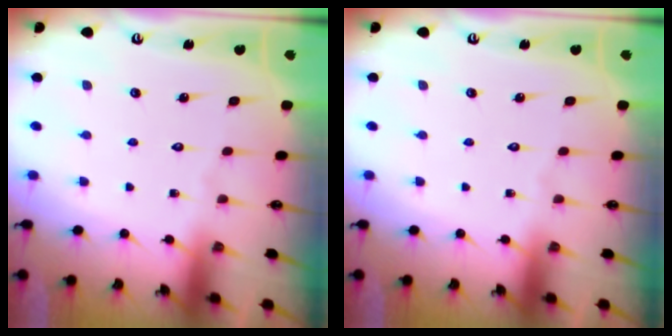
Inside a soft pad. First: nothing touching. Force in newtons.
{"total": 0.0}